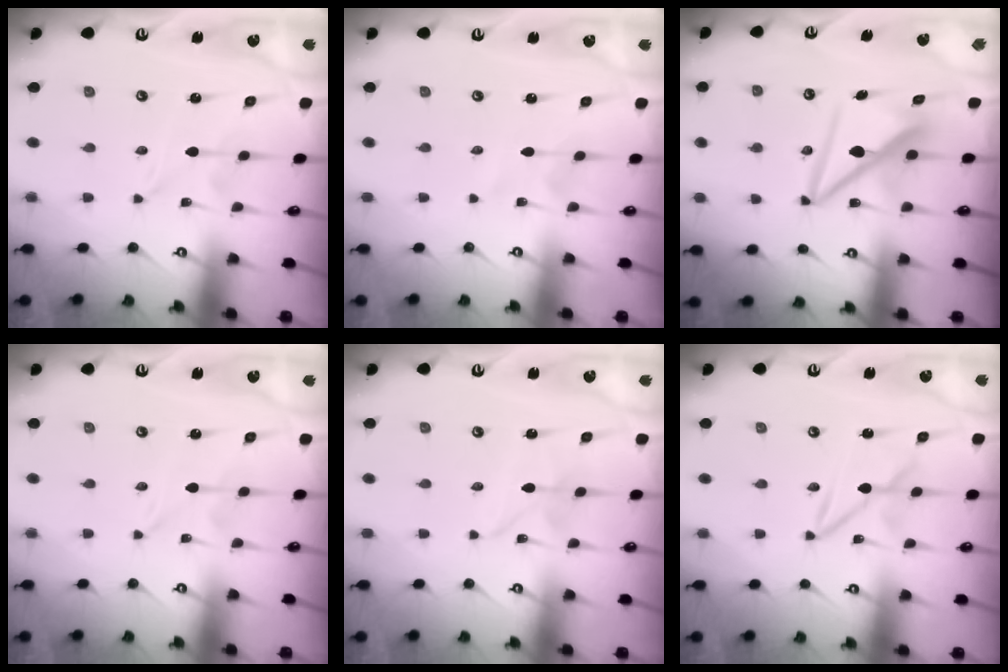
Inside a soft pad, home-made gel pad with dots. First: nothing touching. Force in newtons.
{"total": 1.2, "press": 1.2, "slide": 0.2}
{"total": 9.1, "press": 9.1, "slide": 0.7}
{"total": 0.0}
{"total": 2.9, "press": 2.9, "slide": 0.3}
{"total": 2.9, "press": 2.9, "slide": 0.3}